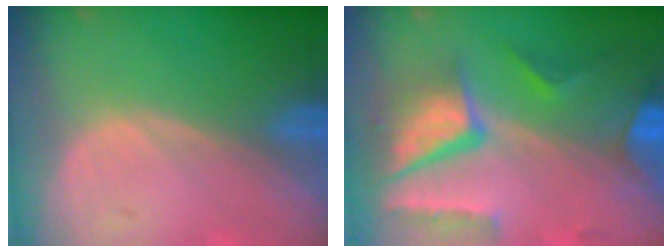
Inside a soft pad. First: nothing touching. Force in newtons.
{"total": 10.4, "press": 8.8, "slide": 5.5}